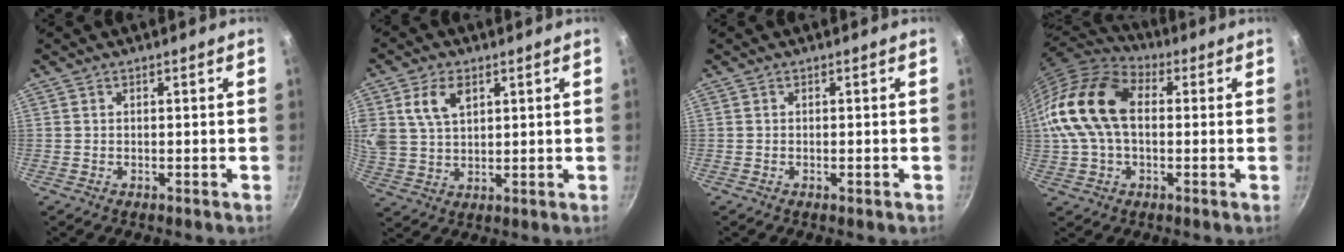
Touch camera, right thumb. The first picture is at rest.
{"total": 8.7, "force": [3.6, 5.5, 5.7], "torque": [-0.099, -0.008, 0.072]}
{"total": 0.8, "force": [-0.3, 0.3, 0.7], "torque": [-0.011, 0.002, -0.005]}
{"total": 18.3, "force": [1.4, 12.0, 13.7], "torque": [-0.260, 0.034, 0.011]}